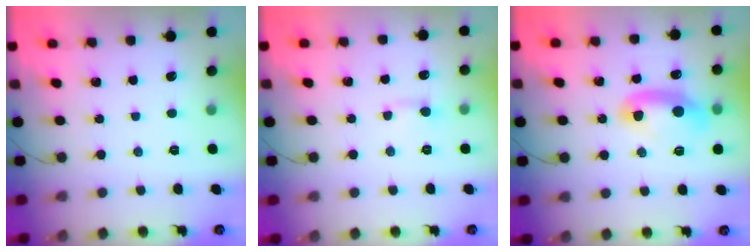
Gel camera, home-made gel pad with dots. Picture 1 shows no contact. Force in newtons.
{"total": 2.3, "press": 2.0, "slide": 1.3}
{"total": 9.5, "press": 9.4, "slide": 1.3}